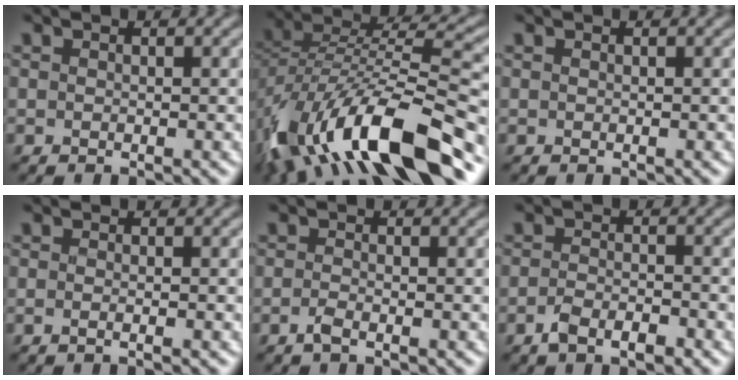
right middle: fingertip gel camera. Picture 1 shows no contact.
{"total": 14.9, "force": [-8.4, 6.5, 10.6], "torque": [-0.211, 0.016, -0.138]}
{"total": 0.0}
{"total": 1.1, "force": [-0.1, 0.5, 1.0], "torque": [-0.002, -0.006, -0.015]}
{"total": 0.8, "force": [-0.6, 0.1, 0.5], "torque": [-0.012, 0.004, -0.014]}
{"total": 2.2, "force": [-1.5, 0.8, 1.5], "torque": [-0.034, 0.006, -0.027]}